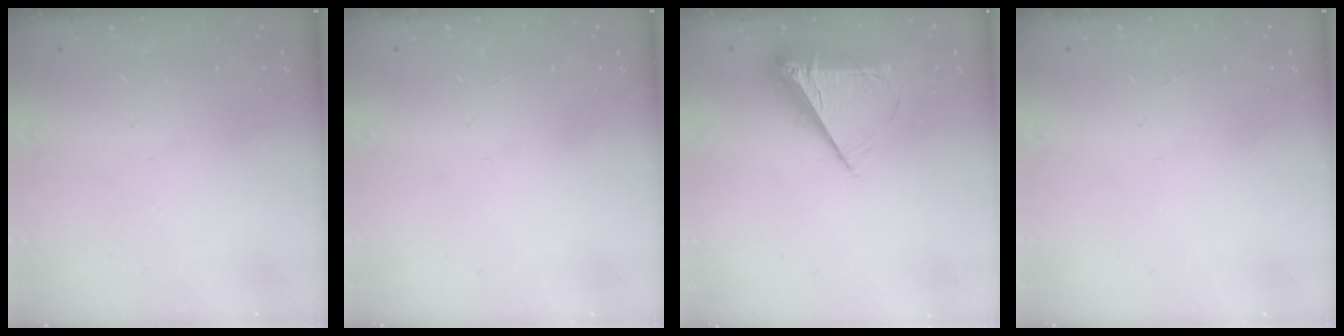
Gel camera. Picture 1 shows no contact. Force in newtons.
{"total": 0.0}
{"total": 7.3, "press": 7.2, "slide": 1.0}
{"total": 0.0}